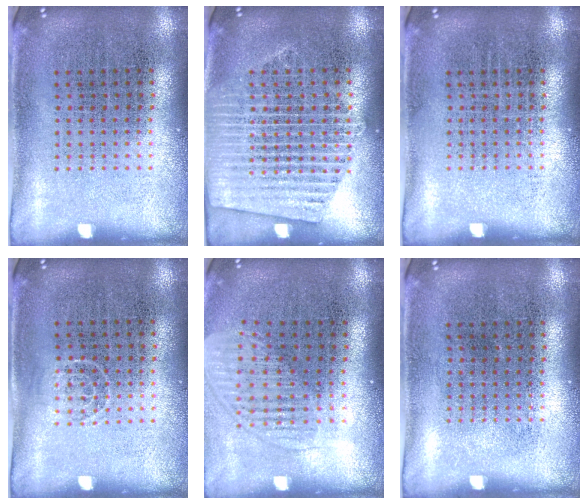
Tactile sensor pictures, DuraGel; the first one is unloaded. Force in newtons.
{"total": 1.6, "press": 1.6, "slide": 0.2}
{"total": 0.0}
{"total": 0.7, "press": 0.4, "slide": 0.5}
{"total": 1.5, "press": 1.3, "slide": 0.8}
{"total": 0.0}